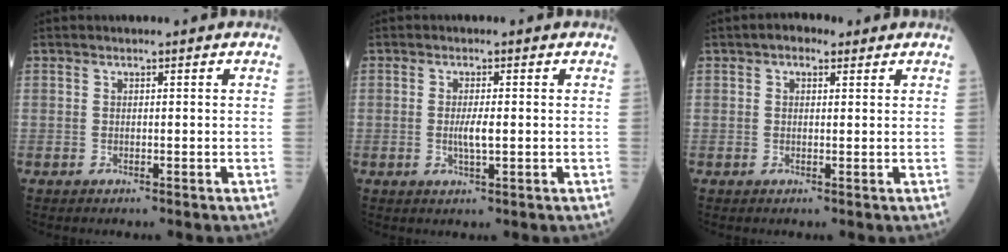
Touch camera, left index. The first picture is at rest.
{"total": 2.6, "force": [-0.2, 0.3, 2.6], "torque": [-0.054, -0.003, -0.003]}
{"total": 2.2, "force": [1.3, 1.3, 1.2], "torque": [-0.021, 0.013, 0.016]}